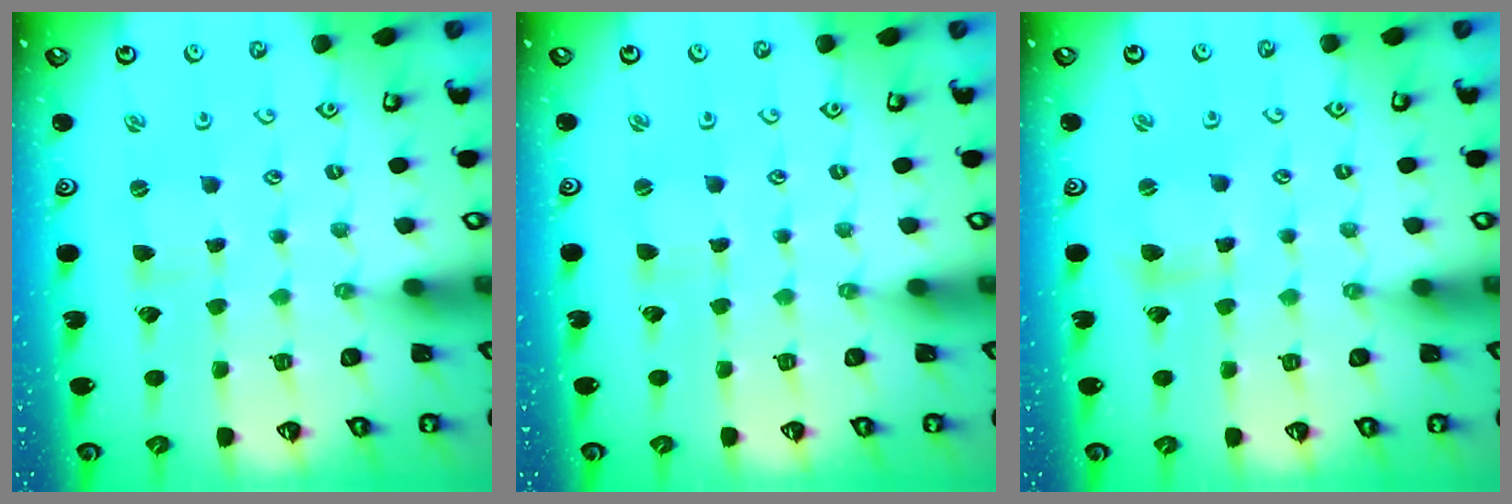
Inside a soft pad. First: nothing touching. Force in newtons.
{"total": 0.7, "press": 0.7, "slide": 0.0}
{"total": 2.4, "press": 2.4, "slide": 0.2}